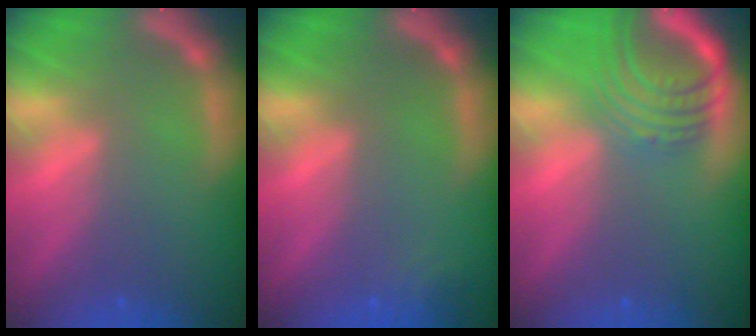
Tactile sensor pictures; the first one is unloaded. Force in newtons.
{"total": 1.4}
{"total": 7.6}